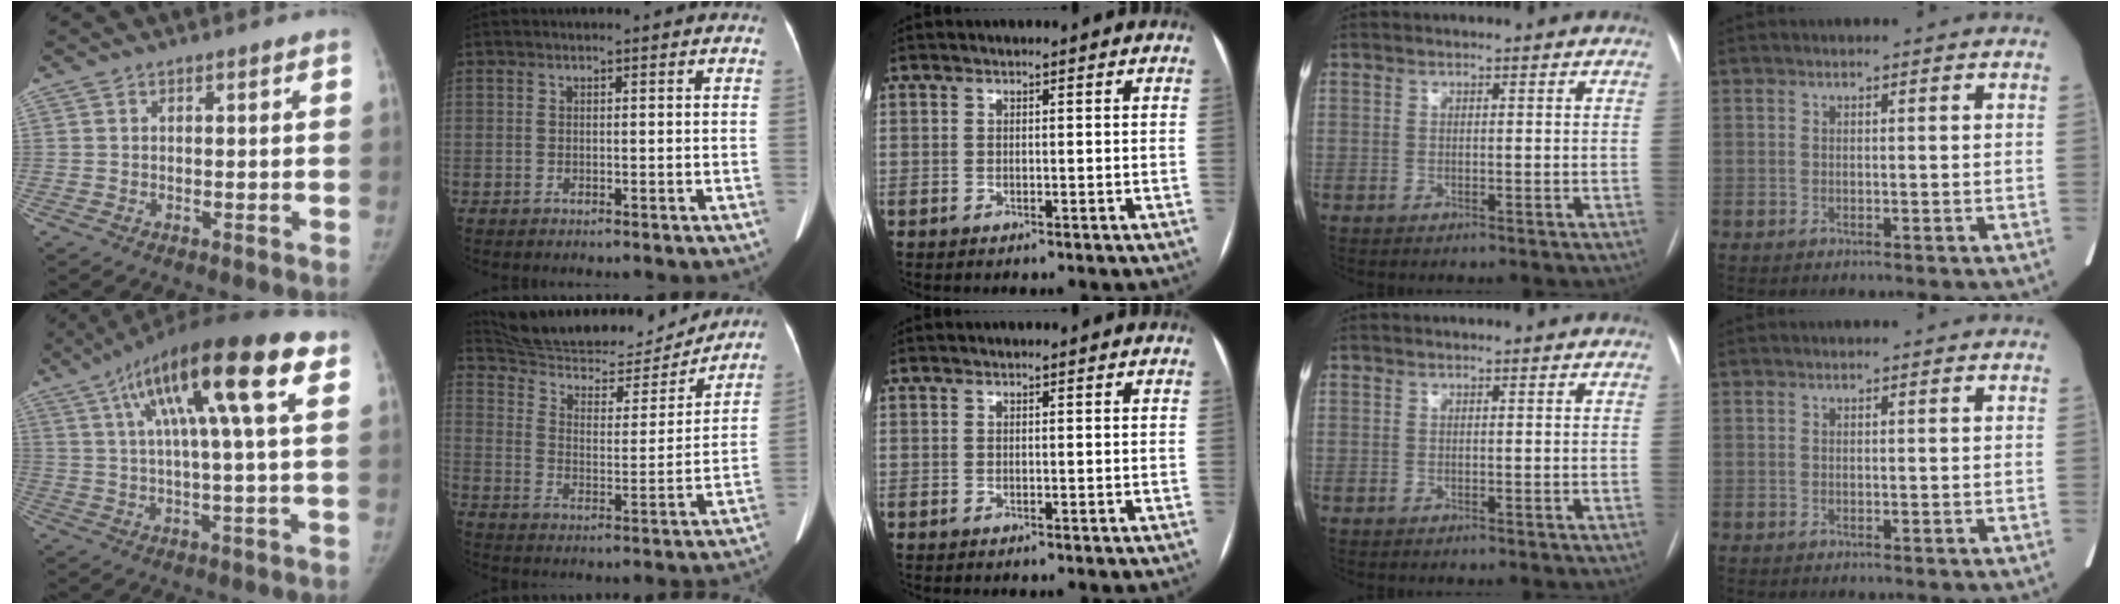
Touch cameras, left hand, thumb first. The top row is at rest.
{"thumb": {"total": 20.0, "force": [8.1, 3.4, 18.0], "torque": [-0.298, 0.018, 0.123]}, "index": {"total": 20.2, "force": [19.0, 3.9, 5.5], "torque": [-0.096, -0.011, 0.286]}}